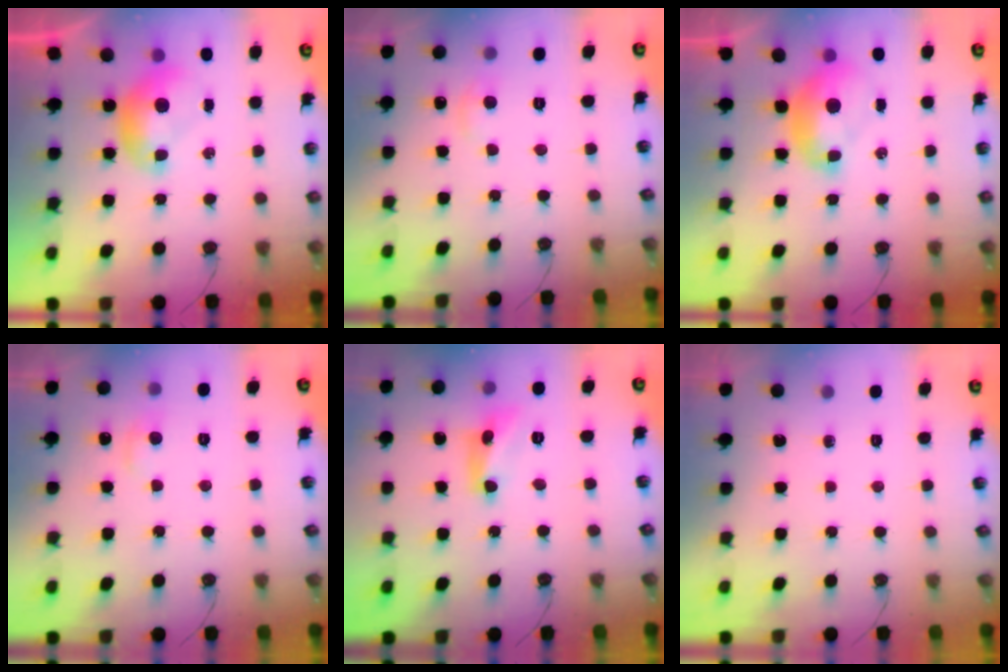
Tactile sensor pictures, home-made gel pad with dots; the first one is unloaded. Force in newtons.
{"total": 1.8, "press": 1.7, "slide": 0.6}
{"total": 2.3, "press": 2.2, "slide": 0.6}
{"total": 0.9, "press": 0.1, "slide": 0.9}
{"total": 5.1, "press": 5.0, "slide": 0.4}
{"total": 0.0}